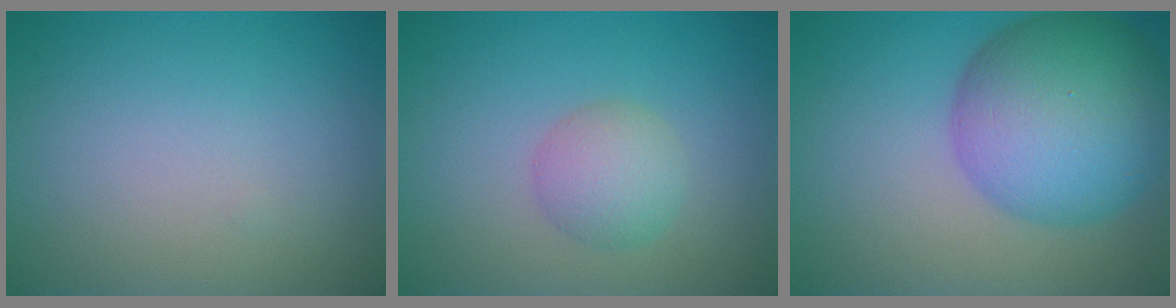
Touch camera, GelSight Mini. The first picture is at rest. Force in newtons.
{"total": 2.8, "press": 2.8, "slide": 0.1}
{"total": 12.7, "press": 12.7, "slide": 0.2}